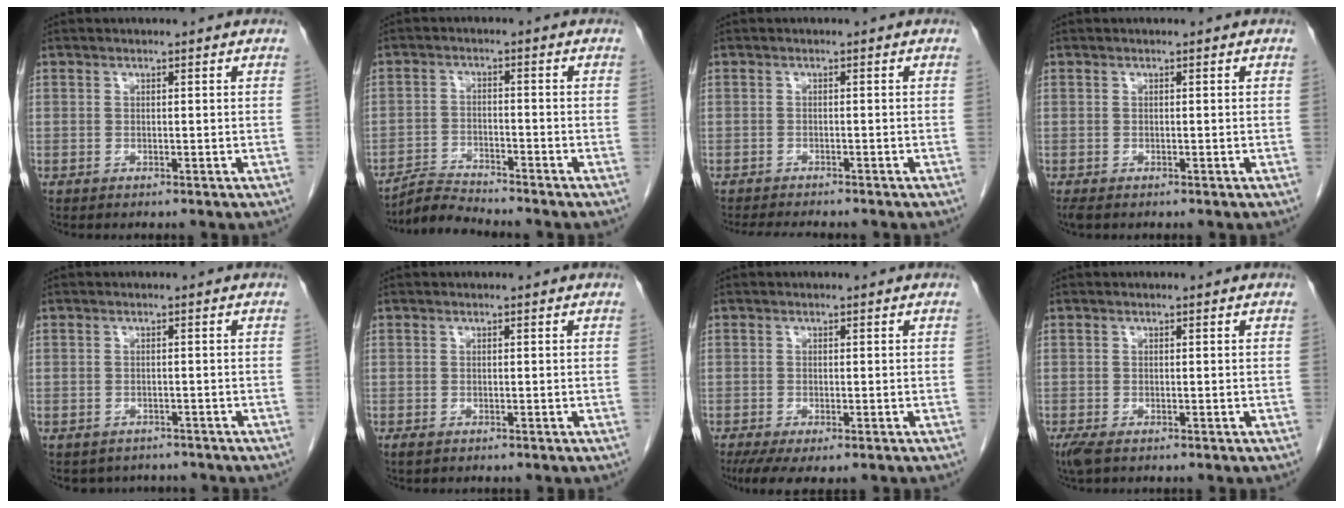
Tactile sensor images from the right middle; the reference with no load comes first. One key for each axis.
{"total": 4.2, "fx": -4.1, "fy": -0.7, "fz": -0.3, "tx": 0.001, "ty": -0.014, "tz": -0.074}
{"total": 5.5, "fx": -5.0, "fy": 0.8, "fz": 2.2, "tx": -0.030, "ty": -0.011, "tz": -0.075}
{"total": 1.5, "fx": -1.2, "fy": 0.6, "fz": 0.8, "tx": -0.014, "ty": -0.005, "tz": -0.018}
{"total": 4.3, "fx": -3.7, "fy": 2.1, "fz": 0.2, "tx": 0.001, "ty": 0.006, "tz": -0.046}
{"total": 0.9, "fx": -0.6, "fy": 0.4, "fz": 0.5, "tx": -0.015, "ty": -0.002, "tz": -0.006}
{"total": 6.2, "fx": -4.1, "fy": 2.0, "fz": 4.2, "tx": -0.063, "ty": -0.017, "tz": -0.064}
{"total": 2.4, "fx": -1.6, "fy": 0.8, "fz": 1.6, "tx": -0.038, "ty": -0.009, "tz": -0.026}